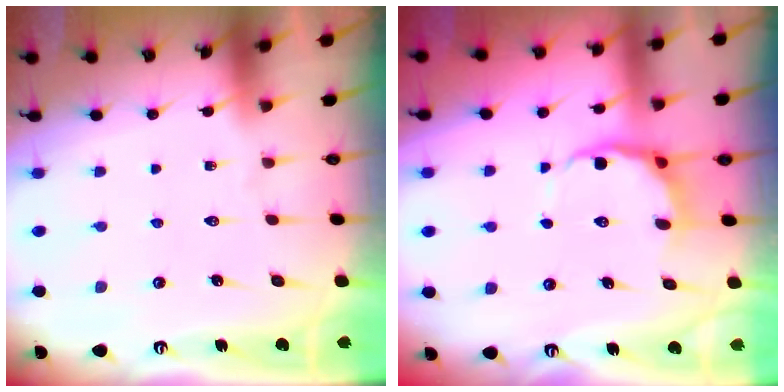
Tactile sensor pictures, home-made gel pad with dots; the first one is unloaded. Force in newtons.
{"total": 6.9, "press": 6.3, "slide": 2.9}